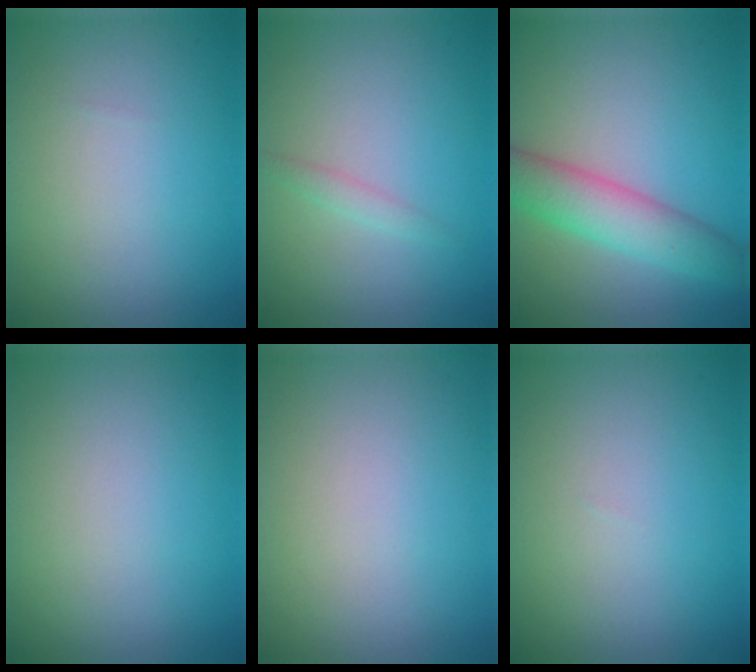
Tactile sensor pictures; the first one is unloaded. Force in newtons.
{"total": 1.0, "press": 1.0, "slide": 0.1}
{"total": 5.1, "press": 5.1, "slide": 0.2}
{"total": 0.0}
{"total": 0.0}
{"total": 0.0}